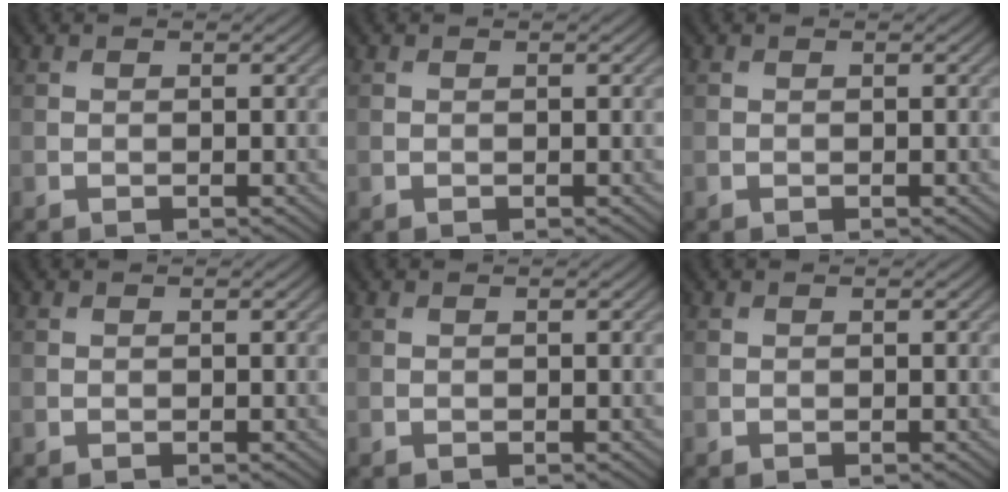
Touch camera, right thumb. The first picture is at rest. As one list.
[{"total": 0.0}, {"total": 0.0}, {"total": 0.0}, {"total": 0.0}, {"total": 0.0}]